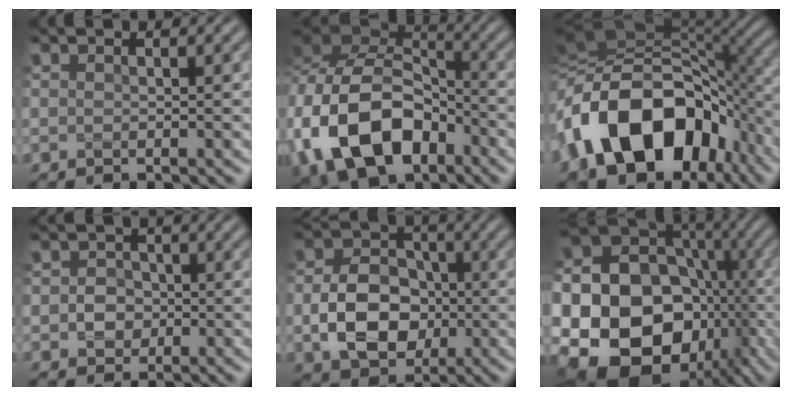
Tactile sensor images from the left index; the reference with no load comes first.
{"total": 12.6, "force": [-4.7, 8.1, 8.3], "torque": [-0.185, -0.008, -0.091]}
{"total": 14.8, "force": [-4.4, 9.6, 10.4], "torque": [-0.170, 0.006, -0.082]}
{"total": 2.4, "force": [-0.2, 2.1, 1.0], "torque": [0.007, -0.001, -0.012]}
{"total": 7.0, "force": [-1.4, 5.2, 4.5], "torque": [-0.081, -0.001, -0.023]}
{"total": 22.5, "force": [-4.9, 18.7, 11.4], "torque": [-0.206, -0.019, -0.103]}